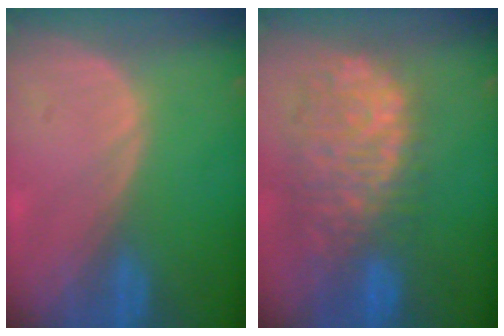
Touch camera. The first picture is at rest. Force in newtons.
{"total": 12.0, "press": 9.9, "slide": 6.8}